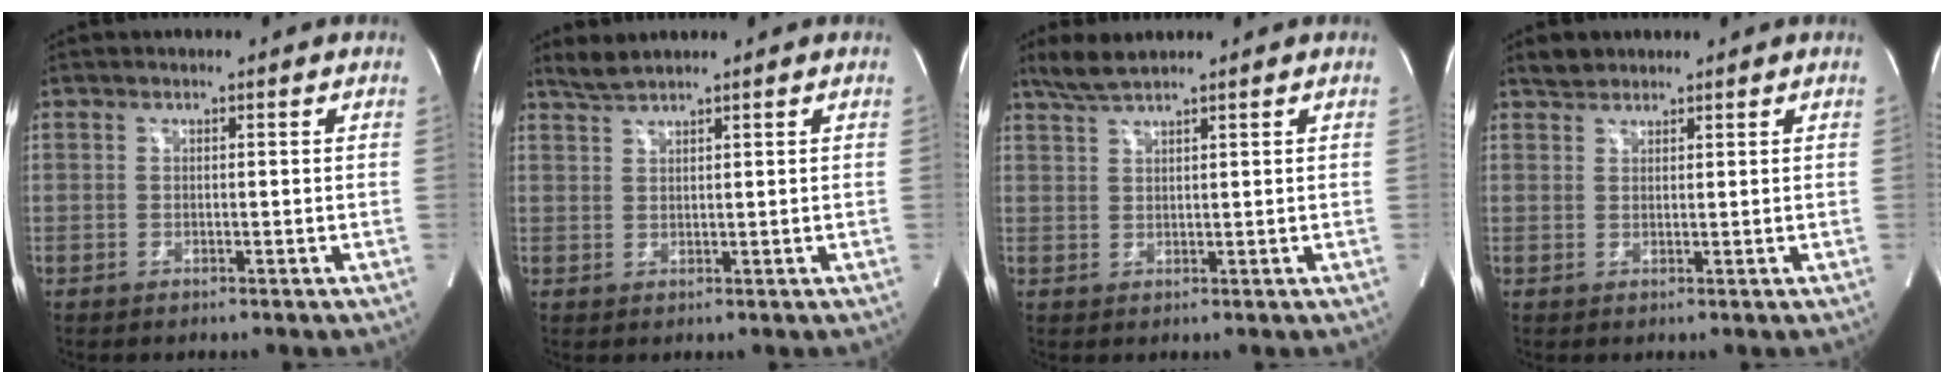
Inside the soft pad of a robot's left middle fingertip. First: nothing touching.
{"total": 2.2, "force": [2.1, -0.4, 0.5], "torque": [-0.013, 0.009, 0.049]}
{"total": 3.5, "force": [3.1, -0.1, 1.7], "torque": [-0.042, 0.011, 0.065]}
{"total": 1.9, "force": [1.7, 0.9, 0.1], "torque": [-0.005, 0.009, 0.031]}